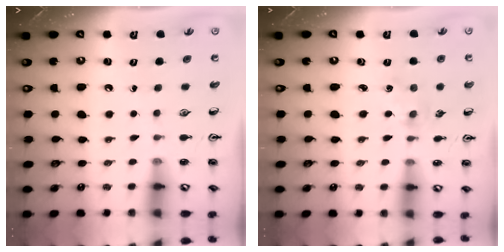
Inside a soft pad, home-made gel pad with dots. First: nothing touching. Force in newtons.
{"total": 1.9, "press": 1.8, "slide": 0.4}